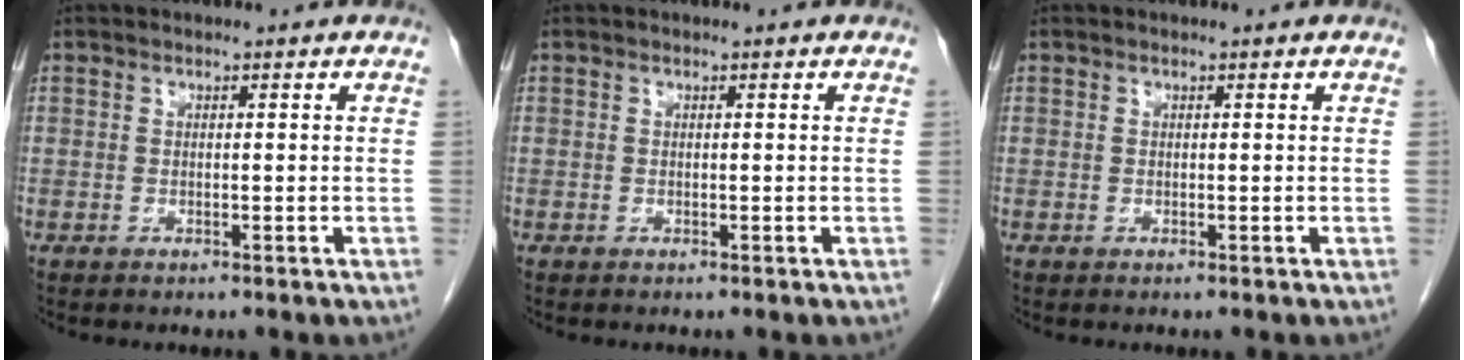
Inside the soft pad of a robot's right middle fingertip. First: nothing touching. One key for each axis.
{"total": 0.0}
{"total": 0.0}